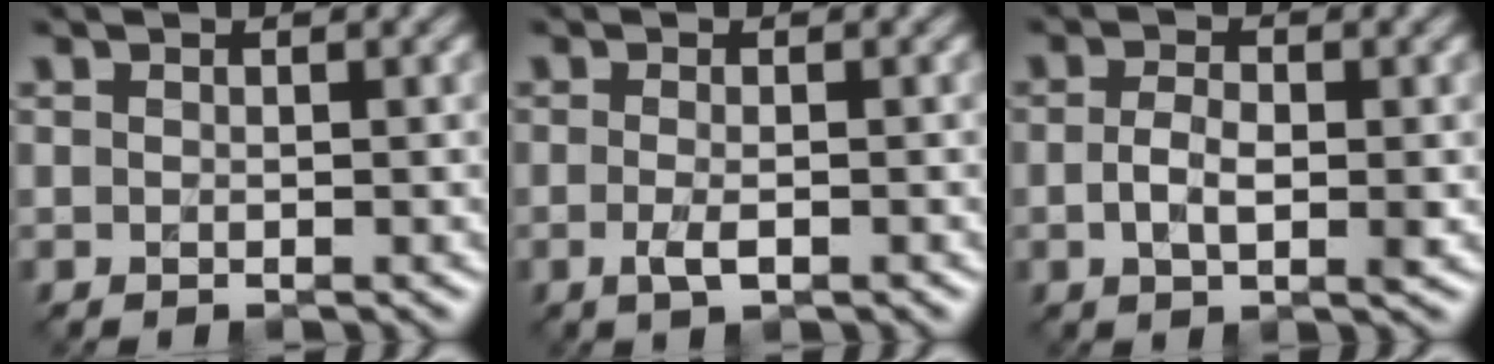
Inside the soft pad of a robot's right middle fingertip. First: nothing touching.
{"total": 1.7, "force": [-0.8, 0.4, 1.4], "torque": [-0.030, -0.010, -0.015]}
{"total": 2.4, "force": [-0.6, 1.1, 2.0], "torque": [-0.040, -0.008, -0.012]}